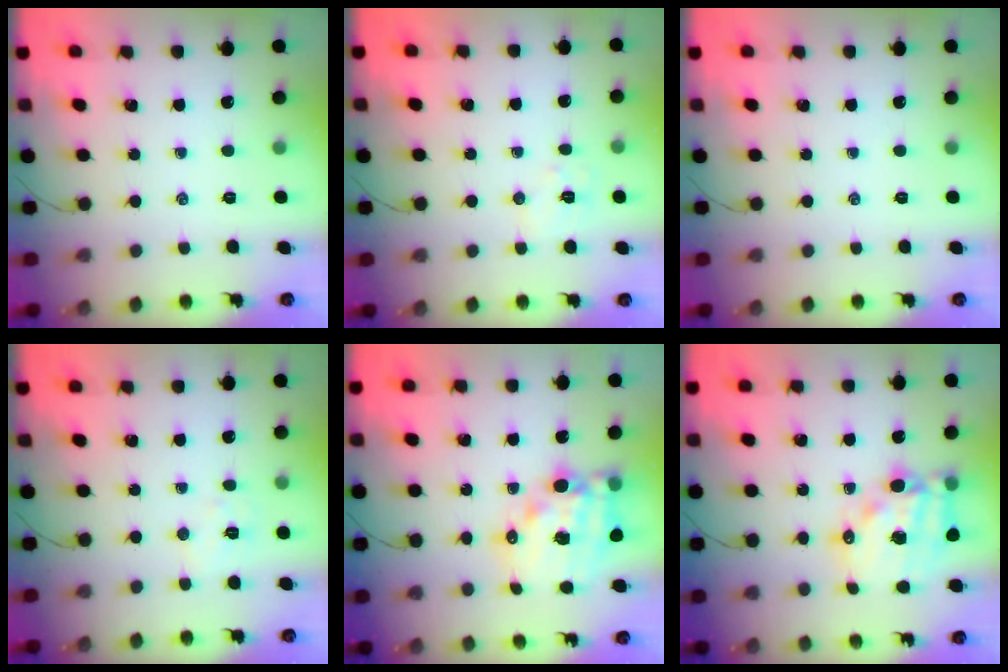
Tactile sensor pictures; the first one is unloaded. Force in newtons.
{"total": 5.9, "press": 5.8, "slide": 0.9}
{"total": 0.0}
{"total": 5.6, "press": 5.5, "slide": 1.1}
{"total": 14.9, "press": 14.5, "slide": 3.4}
{"total": 16.5, "press": 16.1, "slide": 3.4}